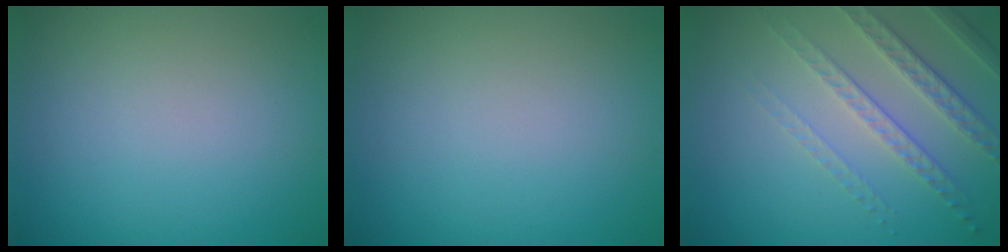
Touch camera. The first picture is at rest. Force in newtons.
{"total": 0.0}
{"total": 4.7, "press": 3.1, "slide": 3.4}